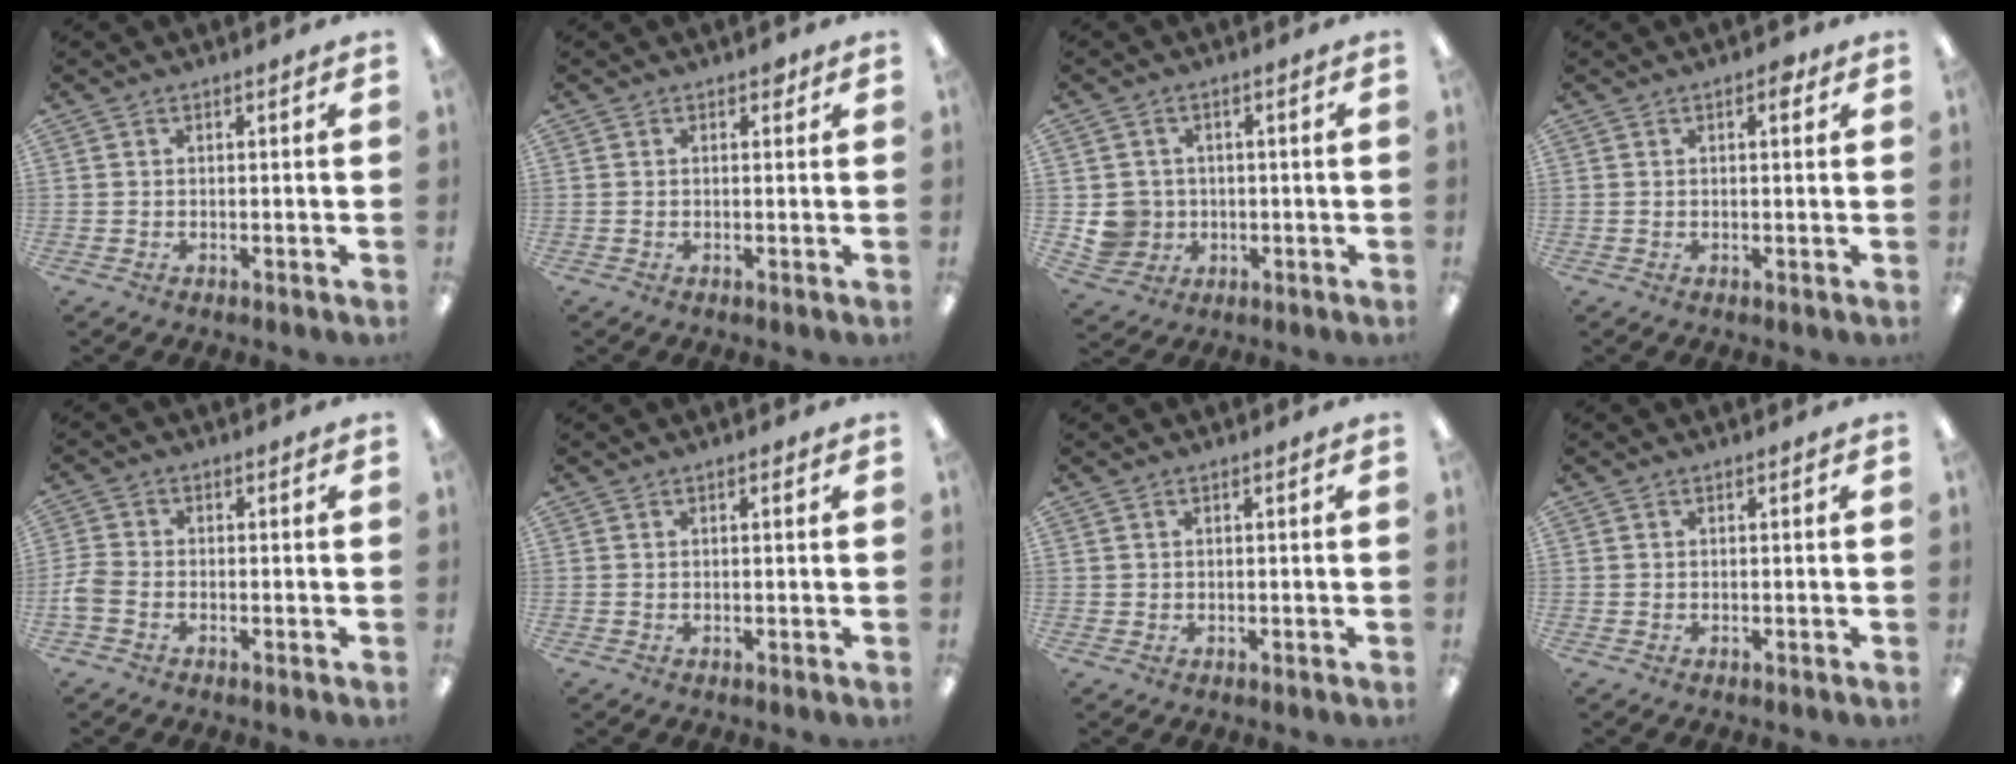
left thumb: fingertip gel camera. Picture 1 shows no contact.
{"total": 1.4, "force": [0.8, 0.8, 0.9], "torque": [-0.010, -0.001, 0.012]}
{"total": 6.0, "force": [0.0, 5.9, 1.1], "torque": [-0.026, 0.008, 0.007]}
{"total": 2.8, "force": [1.4, 1.2, 2.2], "torque": [-0.023, -0.005, 0.018]}
{"total": 3.6, "force": [-1.5, 2.4, 2.3], "torque": [-0.049, 0.005, -0.028]}
{"total": 0.9, "force": [0.5, 0.3, 0.7], "torque": [-0.007, -0.001, 0.006]}
{"total": 0.7, "force": [0.3, 0.6, 0.0], "torque": [0.000, 0.004, 0.005]}
{"total": 0.0}